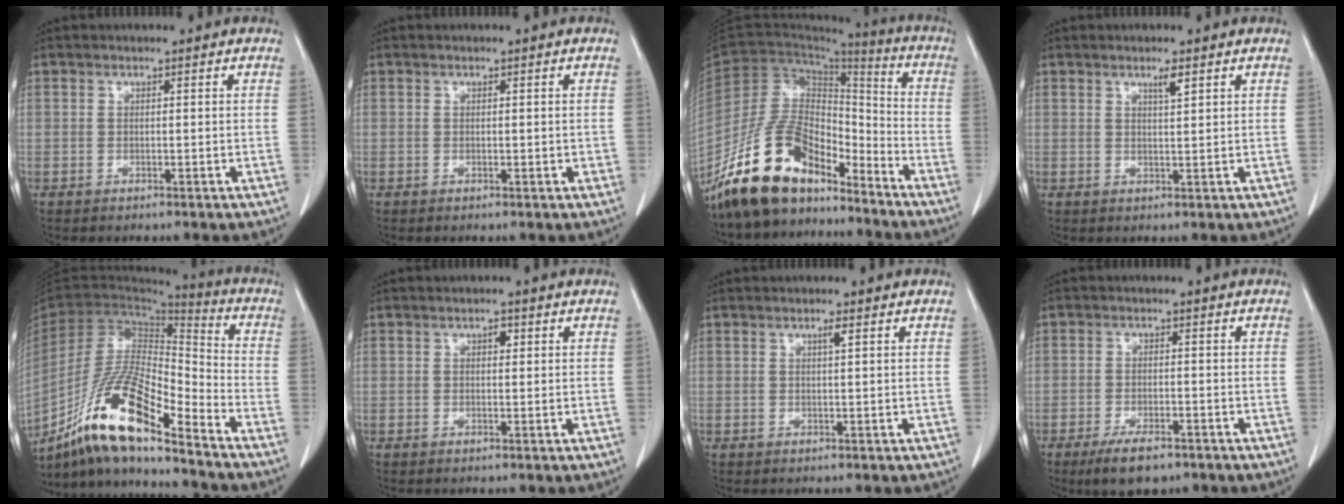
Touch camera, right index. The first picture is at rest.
{"total": 0.9, "force": [0.0, 0.5, 0.7], "torque": [-0.009, 0.000, 0.001]}
{"total": 14.3, "force": [-11.6, 6.7, 5.1], "torque": [-0.092, 0.042, -0.213]}
{"total": 1.9, "force": [1.2, 0.0, 1.5], "torque": [-0.029, -0.002, 0.022]}
{"total": 17.2, "force": [-12.3, 2.2, 11.8], "torque": [-0.225, -0.008, -0.224]}
{"total": 1.3, "force": [0.5, 0.6, 1.0], "torque": [-0.013, 0.002, 0.006]}
{"total": 1.1, "force": [0.5, -0.1, 0.9], "torque": [-0.018, 0.000, 0.010]}
{"total": 5.7, "force": [-4.0, 2.0, 3.5], "torque": [-0.063, -0.005, -0.063]}